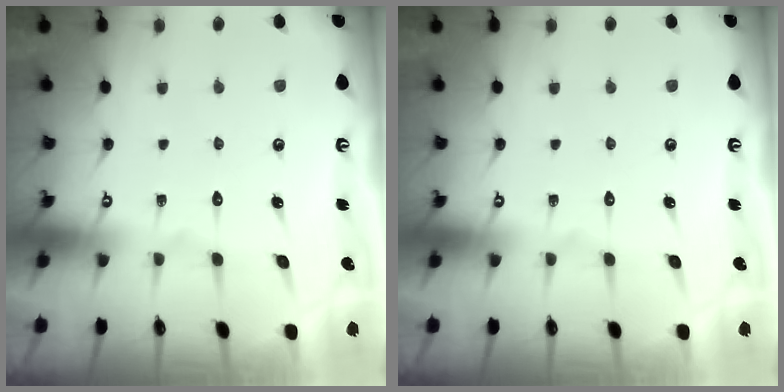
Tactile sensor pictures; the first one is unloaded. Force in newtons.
{"total": 0.0}